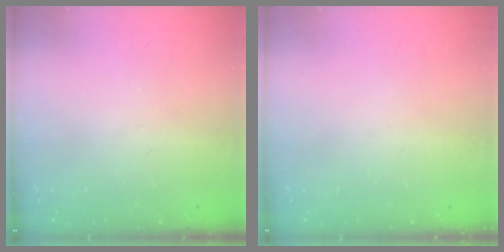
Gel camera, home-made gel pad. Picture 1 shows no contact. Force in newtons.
{"total": 0.0}